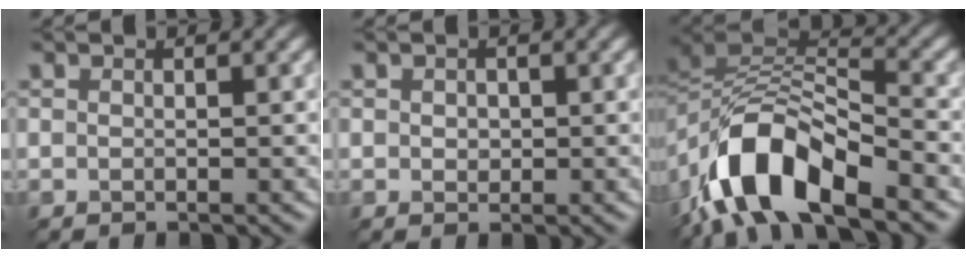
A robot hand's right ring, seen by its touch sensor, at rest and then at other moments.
{"total": 1.2, "force": [-0.5, -0.6, -0.9], "torque": [-0.016, -0.002, 0.017]}
{"total": 9.1, "force": [-6.1, 3.8, 5.5], "torque": [-0.128, 0.011, -0.094]}